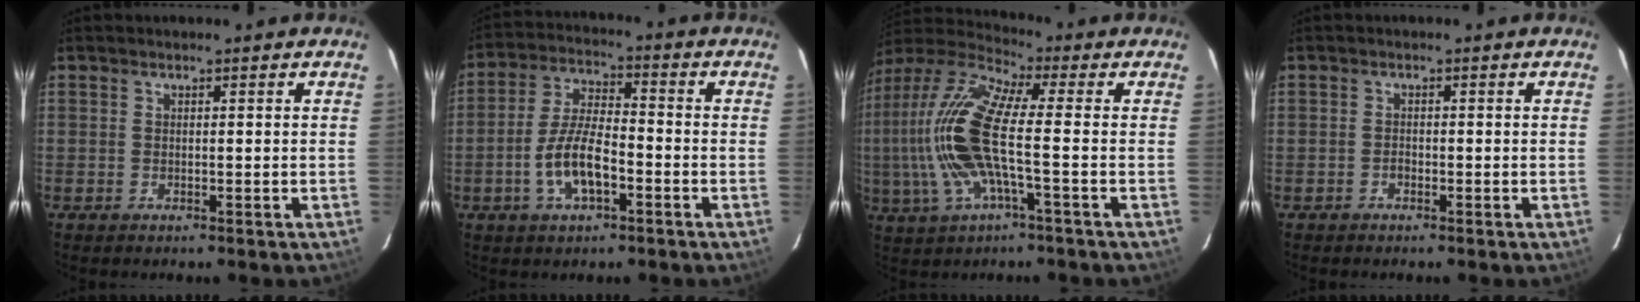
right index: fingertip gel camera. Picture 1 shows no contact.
{"total": 9.2, "force": [-3.6, 3.6, 7.7], "torque": [-0.160, 0.003, -0.062]}
{"total": 16.7, "force": [-1.0, 3.8, 16.2], "torque": [-0.329, 0.003, -0.025]}
{"total": 0.7, "force": [-0.6, 0.4, 0.2], "torque": [-0.004, 0.003, -0.011]}